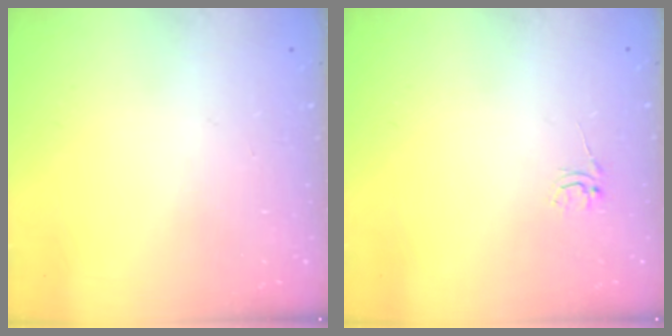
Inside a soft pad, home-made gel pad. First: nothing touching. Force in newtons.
{"total": 2.5, "press": 2.5, "slide": 0.2}